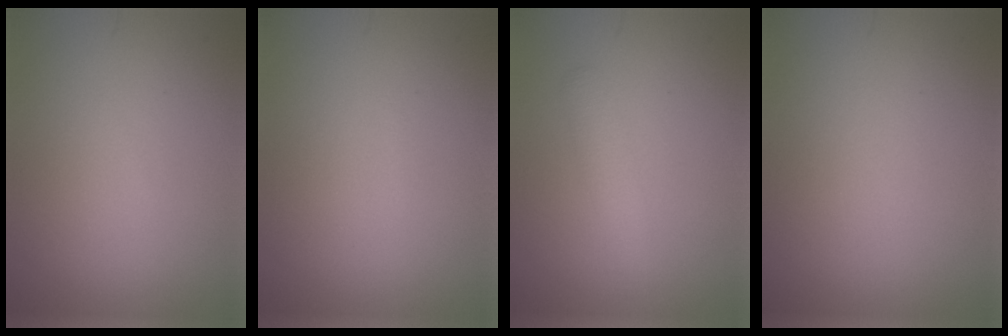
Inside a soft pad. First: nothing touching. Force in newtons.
{"total": 0.0}
{"total": 1.1, "press": 1.1, "slide": 0.1}
{"total": 0.0}